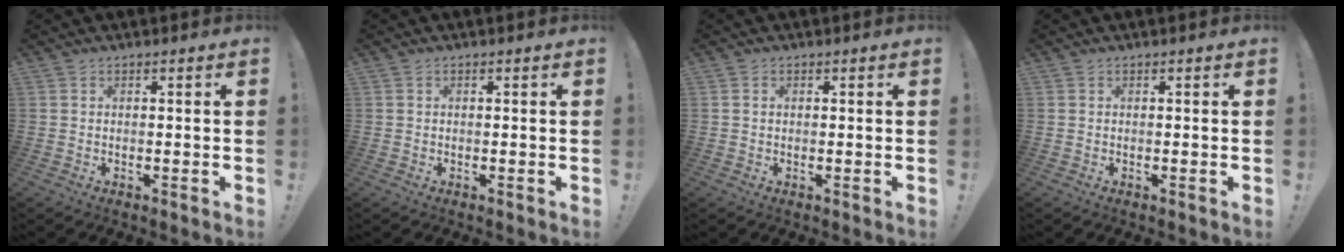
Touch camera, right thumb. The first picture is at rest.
{"total": 0.0}
{"total": 0.6, "force": [0.0, 0.6, 0.2], "torque": [-0.006, 0.004, 0.001]}
{"total": 0.0}